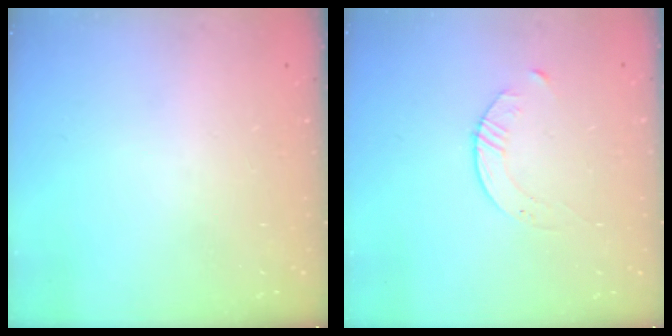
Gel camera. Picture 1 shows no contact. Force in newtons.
{"total": 3.9, "press": 3.9, "slide": 0.4}